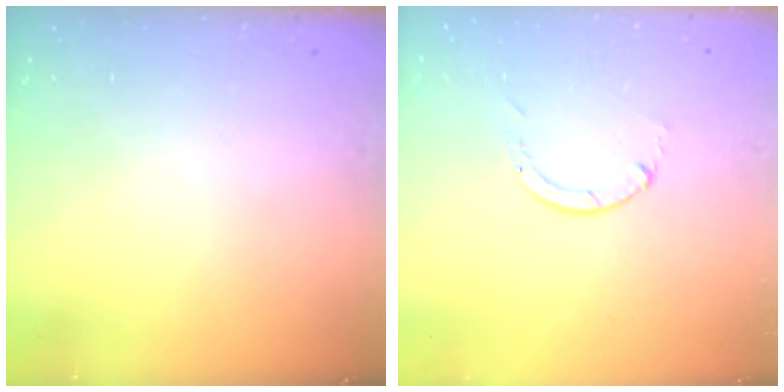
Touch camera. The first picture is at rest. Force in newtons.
{"total": 0.0}